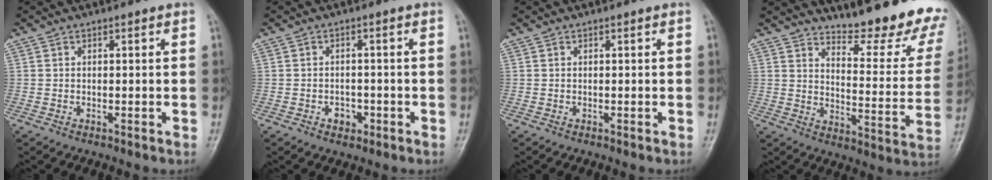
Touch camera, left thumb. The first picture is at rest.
{"total": 2.8, "force": [-1.2, 2.1, 1.3], "torque": [-0.005, 0.009, -0.015]}
{"total": 0.0}
{"total": 20.7, "force": [17.3, 4.7, 10.4], "torque": [-0.105, -0.143, 0.219]}